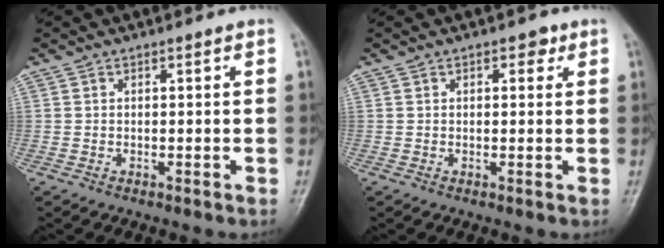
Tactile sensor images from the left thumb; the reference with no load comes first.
{"total": 2.3, "force": [1.1, 1.4, 1.5], "torque": [-0.007, 0.000, 0.011]}